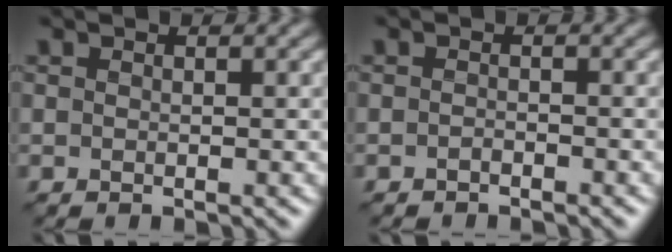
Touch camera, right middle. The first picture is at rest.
{"total": 0.7, "force": [-0.6, -0.1, -0.1], "torque": [-0.001, 0.003, -0.013]}